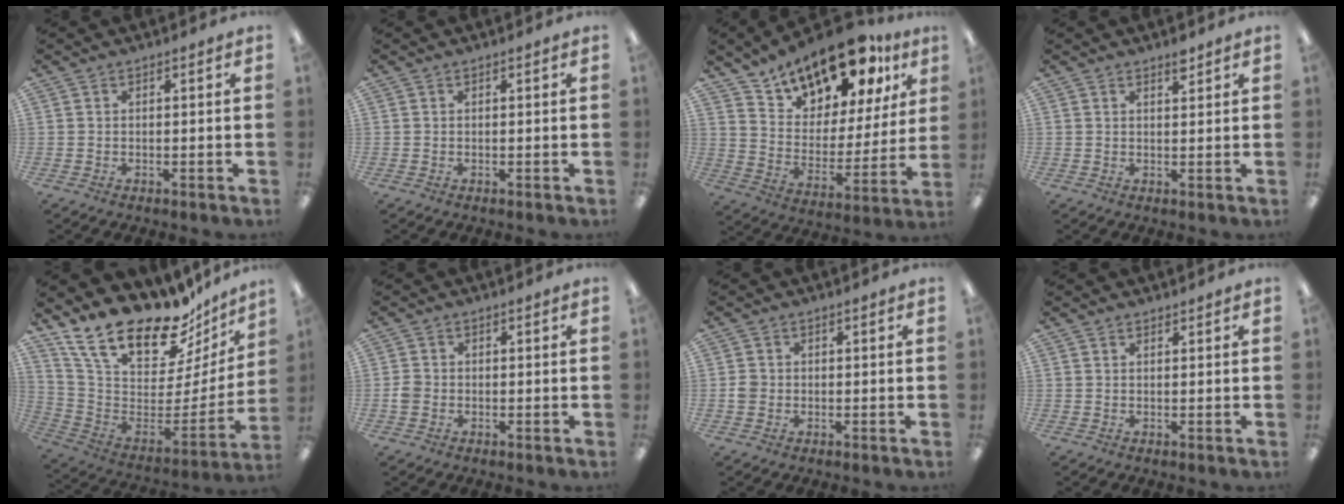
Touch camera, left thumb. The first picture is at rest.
{"total": 0.0}
{"total": 17.1, "force": [14.6, 6.5, 6.0], "torque": [-0.109, -0.113, 0.256]}
{"total": 2.5, "force": [2.0, 0.8, 1.2], "torque": [-0.010, -0.008, 0.034]}
{"total": 23.4, "force": [18.1, 8.9, 11.8], "torque": [-0.198, -0.144, 0.323]}
{"total": 2.3, "force": [-0.5, 2.1, 1.0], "torque": [-0.016, 0.005, -0.011]}
{"total": 2.1, "force": [-0.3, 2.0, 0.7], "torque": [-0.012, 0.005, -0.008]}
{"total": 0.8, "force": [0.7, 0.2, 0.1], "torque": [-0.002, -0.001, 0.014]}